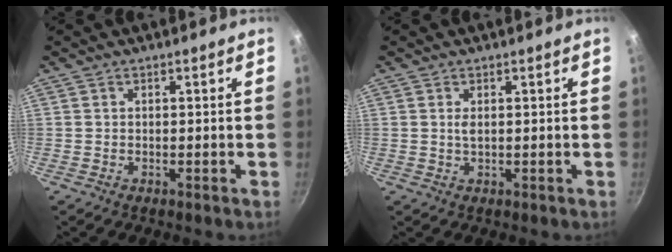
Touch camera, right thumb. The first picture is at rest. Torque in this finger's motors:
{"motor_torque": [0.01, -0.03, 0.80, 0.22, 0.16]}